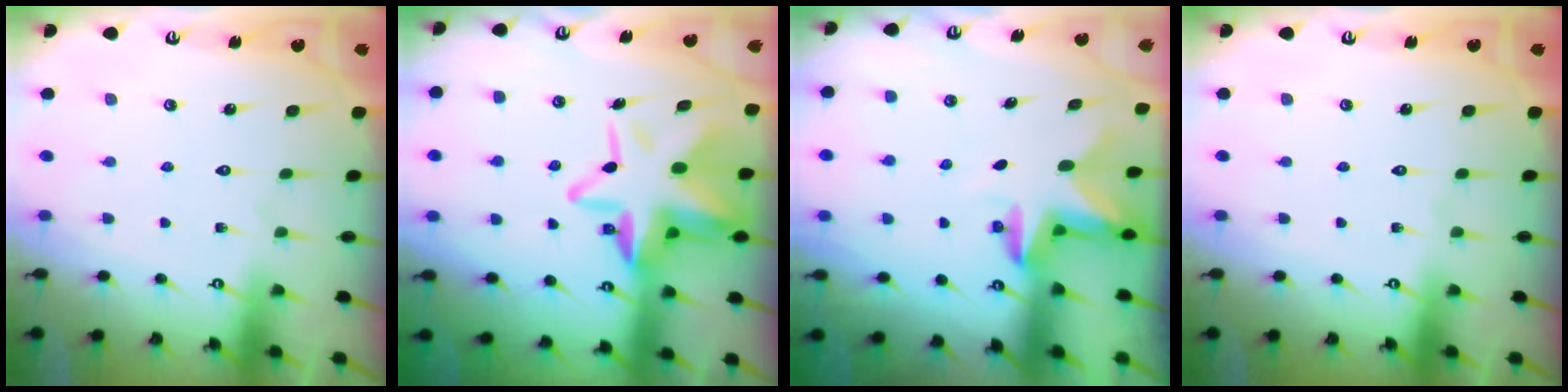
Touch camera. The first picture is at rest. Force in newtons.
{"total": 15.4, "press": 15.1, "slide": 2.8}
{"total": 2.6, "press": 2.5, "slide": 0.5}
{"total": 0.0}